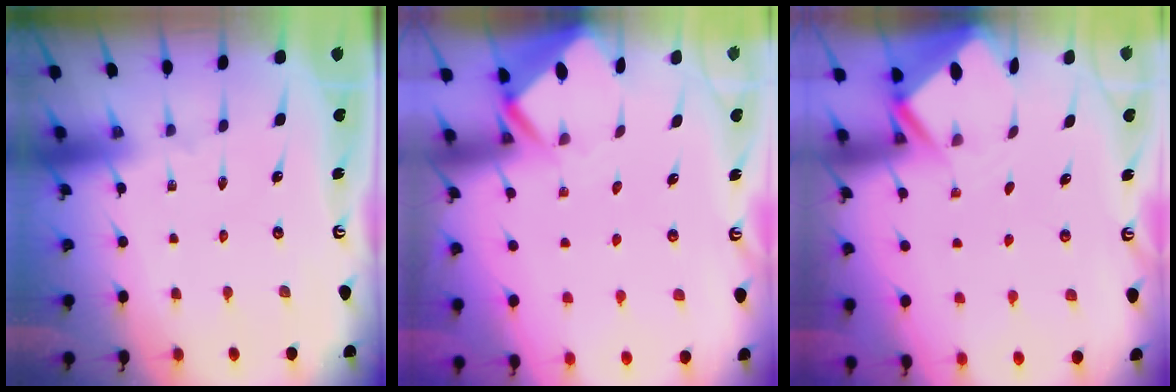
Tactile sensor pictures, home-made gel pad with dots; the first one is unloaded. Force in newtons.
{"total": 3.3, "press": 3.2, "slide": 0.3}
{"total": 3.1, "press": 3.1, "slide": 0.3}